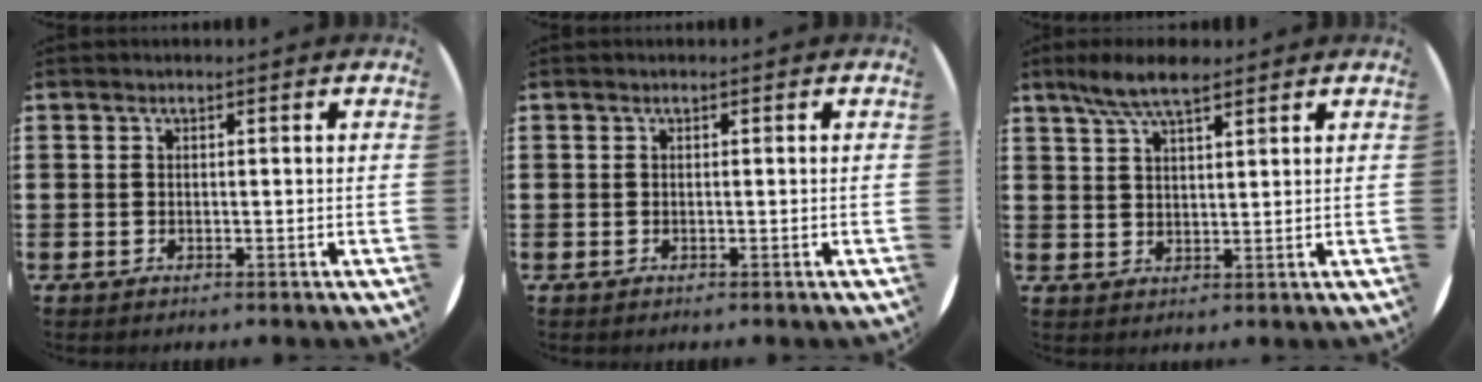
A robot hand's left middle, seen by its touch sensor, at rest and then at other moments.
{"total": 0.0}
{"total": 6.2, "force": [4.8, 1.6, 3.6], "torque": [-0.082, -0.002, 0.086]}